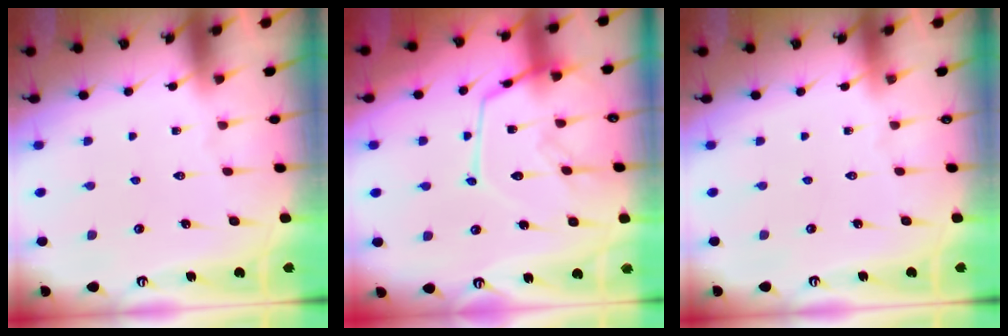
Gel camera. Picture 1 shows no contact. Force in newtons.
{"total": 15.6, "press": 15.5, "slide": 1.3}
{"total": 0.0}